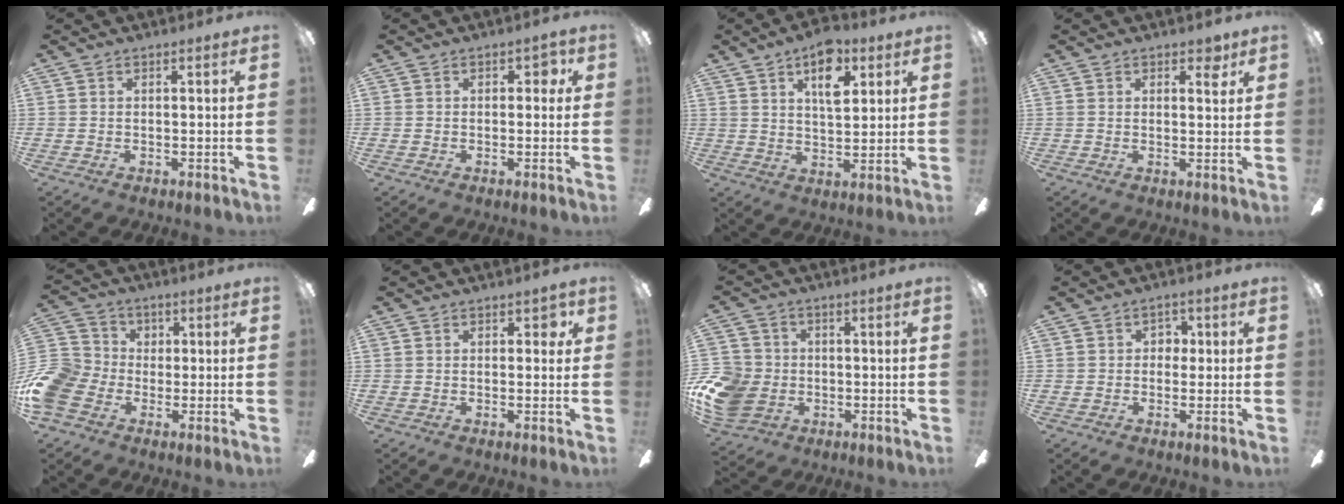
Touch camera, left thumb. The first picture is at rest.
{"total": 2.7, "force": [0.0, 2.0, 1.9], "torque": [-0.021, 0.006, -0.005]}
{"total": 9.9, "force": [5.1, 5.2, 6.7], "torque": [-0.085, -0.013, 0.084]}
{"total": 3.0, "force": [1.9, 1.6, 1.7], "torque": [-0.014, -0.004, 0.028]}
{"total": 12.3, "force": [-4.3, 10.2, 5.4], "torque": [-0.141, 0.042, -0.077]}
{"total": 2.7, "force": [0.4, 1.9, 1.9], "torque": [-0.021, 0.004, 0.003]}
{"total": 12.0, "force": [-3.5, 9.8, 5.9], "torque": [-0.148, 0.025, -0.062]}
{"total": 3.2, "force": [-0.5, 2.9, 1.4], "torque": [-0.024, 0.013, -0.014]}